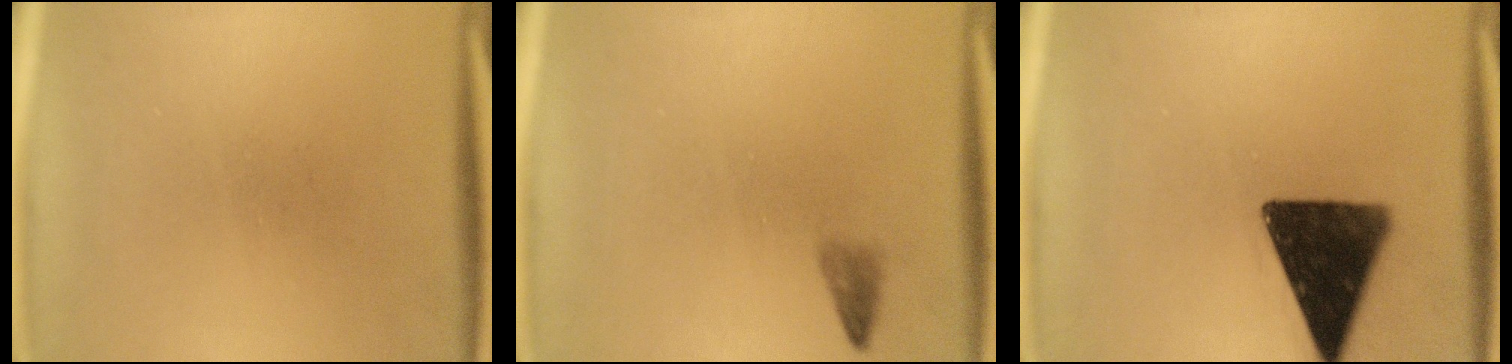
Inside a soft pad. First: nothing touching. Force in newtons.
{"total": 1.2}
{"total": 15.0}